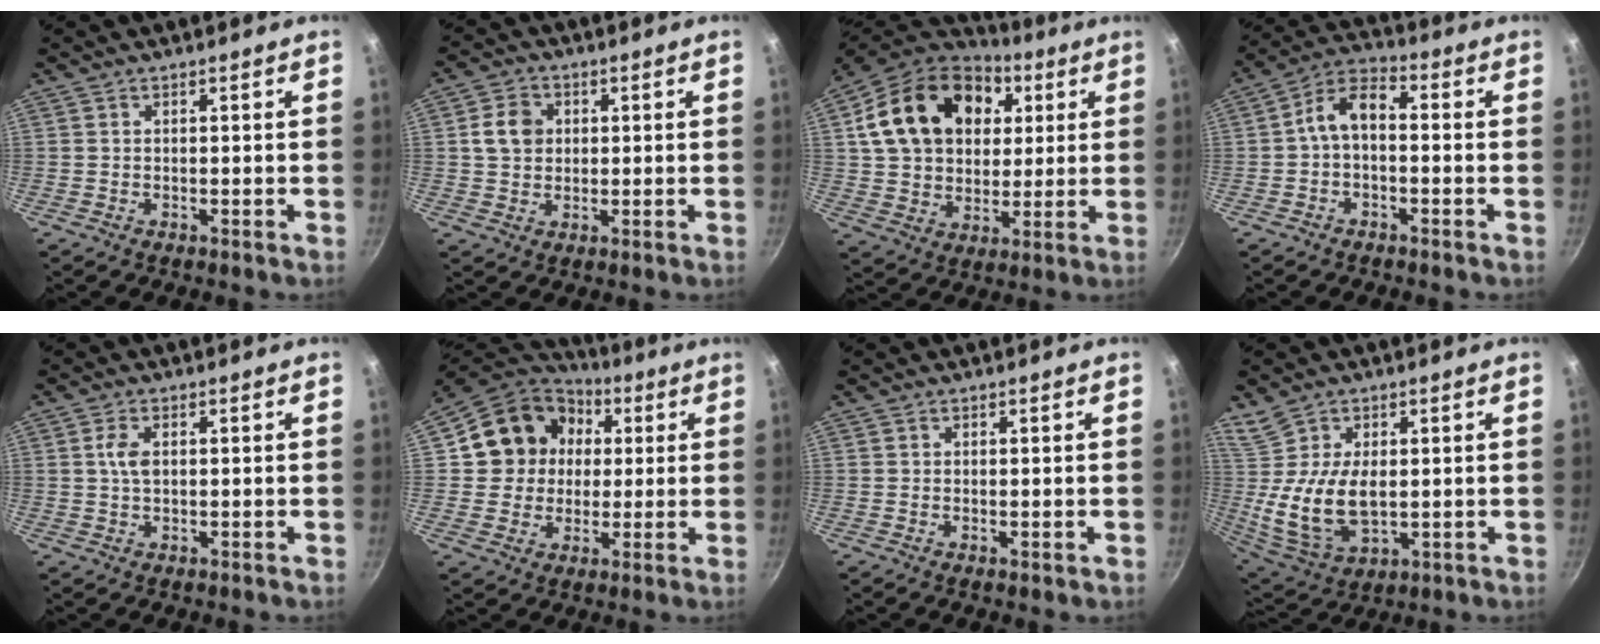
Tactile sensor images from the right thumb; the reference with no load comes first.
{"total": 6.0, "force": [1.0, 5.1, 3.1], "torque": [-0.036, 0.007, 0.012]}
{"total": 23.6, "force": [7.0, 17.1, 14.7], "torque": [-0.234, 0.010, 0.116]}
{"total": 7.2, "force": [-1.0, 4.1, 5.8], "torque": [-0.101, 0.041, -0.027]}
{"total": 3.3, "force": [0.6, 1.9, 2.7], "torque": [-0.051, 0.003, 0.009]}
{"total": 15.5, "force": [3.1, 13.8, 6.3], "torque": [-0.082, 0.024, 0.043]}
{"total": 0.7, "force": [0.0, 0.2, 0.7], "torque": [-0.010, -0.002, -0.001]}
{"total": 11.9, "force": [1.0, 7.1, 9.4], "torque": [-0.167, -0.025, 0.032]}